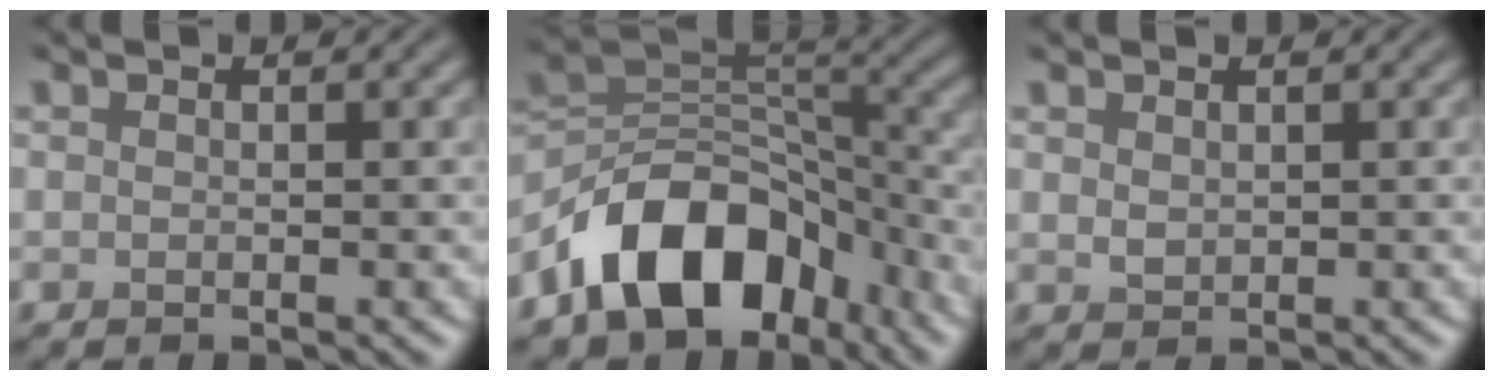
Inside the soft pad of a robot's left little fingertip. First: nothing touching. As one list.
[{"total": 11.3, "force": [-6.5, 7.0, 6.0], "torque": [-0.086, 0.006, -0.123]}, {"total": 1.1, "force": [0.6, 0.8, 0.5], "torque": [-0.011, -0.002, 0.016]}]